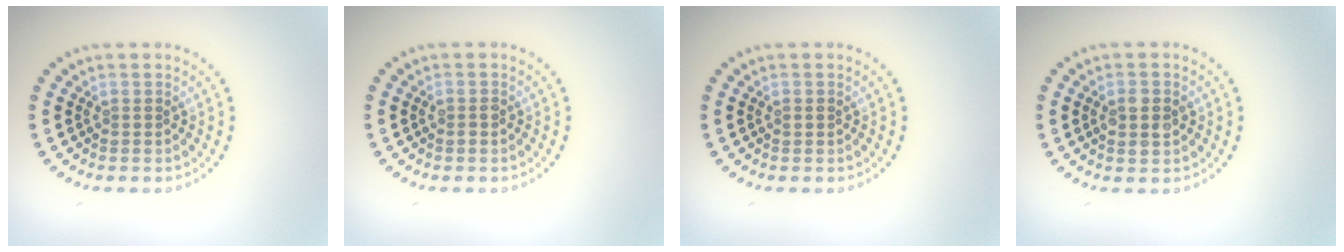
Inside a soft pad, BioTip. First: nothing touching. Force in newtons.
{"total": 0.7, "press": 0.7, "slide": 0.3}
{"total": 0.8, "press": 0.7, "slide": 0.2}
{"total": 2.0, "press": 2.0, "slide": 0.2}